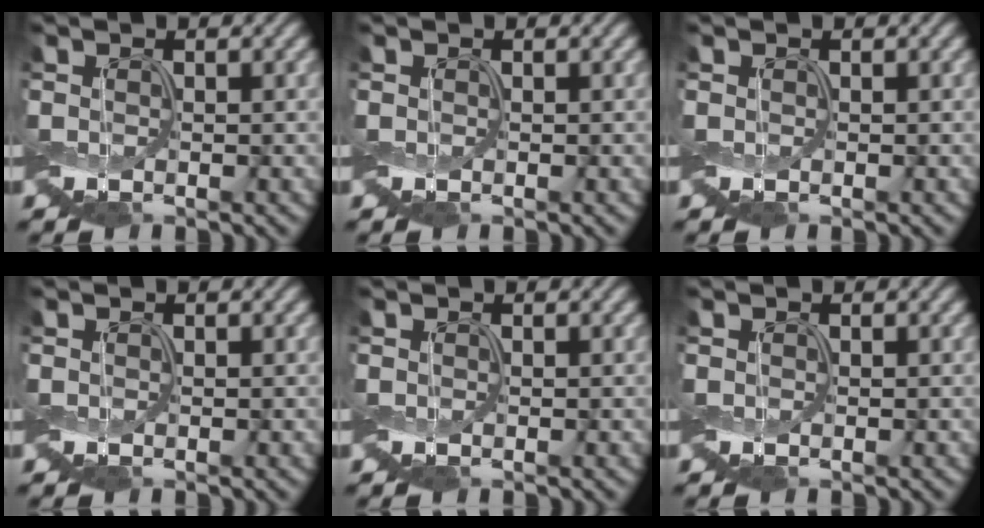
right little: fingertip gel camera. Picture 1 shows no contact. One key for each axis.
{"total": 0.0}
{"total": 0.0}
{"total": 0.0}
{"total": 0.0}
{"total": 0.0}